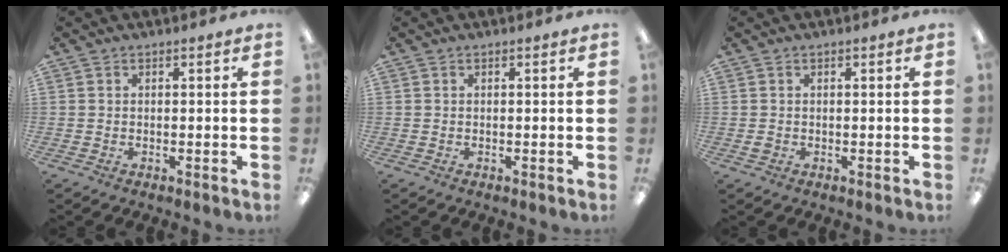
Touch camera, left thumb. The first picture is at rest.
{"total": 0.0}
{"total": 1.0, "force": [-0.1, 0.9, 0.4], "torque": [-0.008, 0.003, -0.003]}